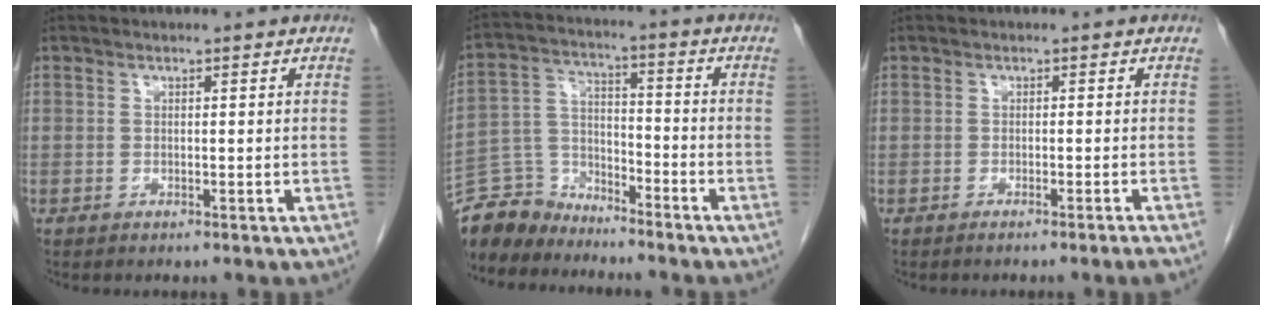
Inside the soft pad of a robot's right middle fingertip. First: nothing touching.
{"total": 8.5, "force": [-8.0, 2.8, 0.0], "torque": [-0.006, 0.016, -0.159]}
{"total": 2.6, "force": [-1.9, -0.9, 1.5], "torque": [-0.017, 0.003, -0.028]}